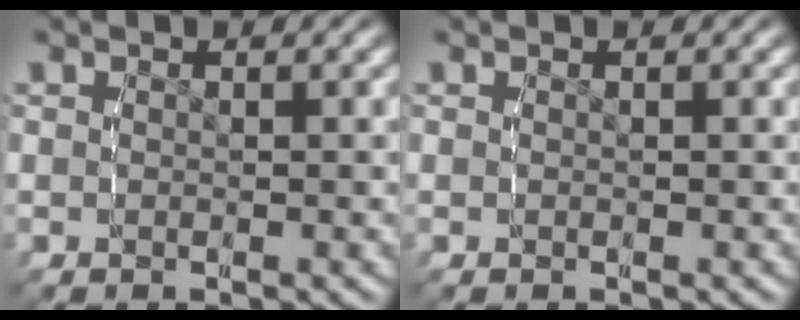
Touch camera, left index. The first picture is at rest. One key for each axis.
{"total": 0.0}